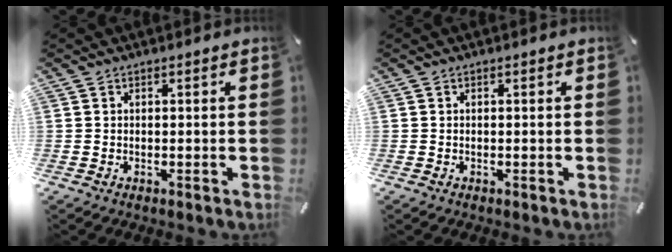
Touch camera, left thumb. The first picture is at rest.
{"total": 0.0}